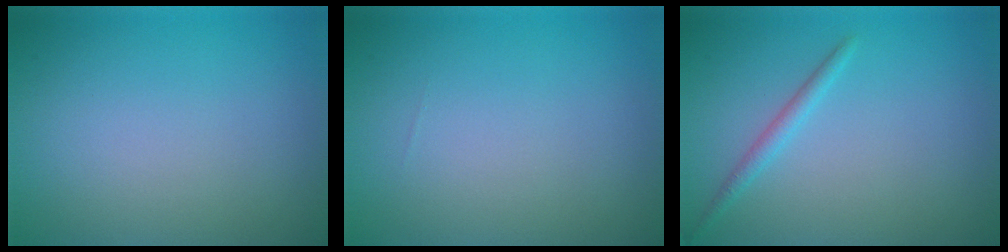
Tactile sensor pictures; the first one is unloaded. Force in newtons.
{"total": 0.0}
{"total": 1.3, "press": 1.3, "slide": 0.0}